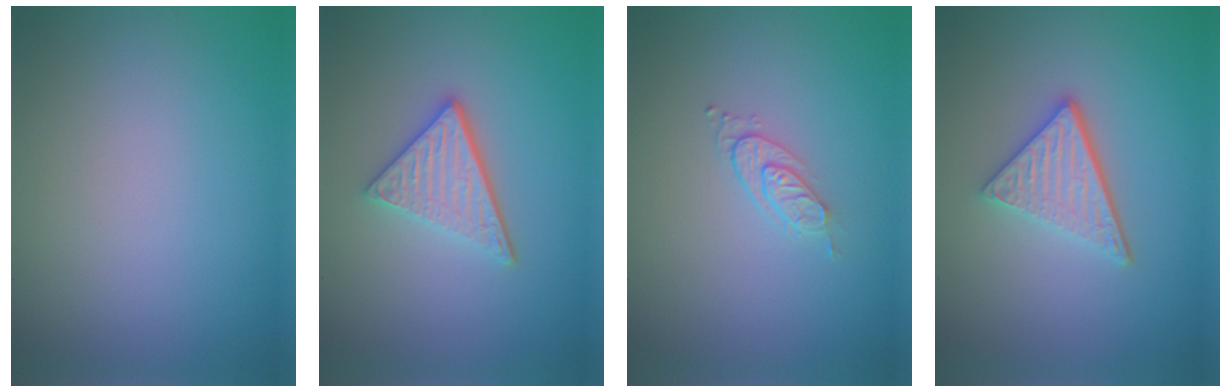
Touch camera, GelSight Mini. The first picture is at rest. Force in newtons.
{"total": 3.8, "press": 3.1, "slide": 2.3}
{"total": 1.7, "press": 1.1, "slide": 1.3}
{"total": 3.8, "press": 3.1, "slide": 2.3}